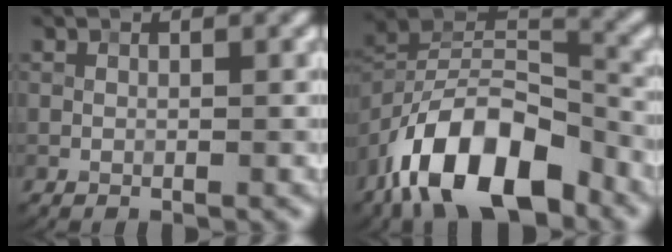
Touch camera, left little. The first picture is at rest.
{"total": 13.0, "force": [-8.4, 5.3, 8.3], "torque": [-0.140, 0.011, -0.167]}